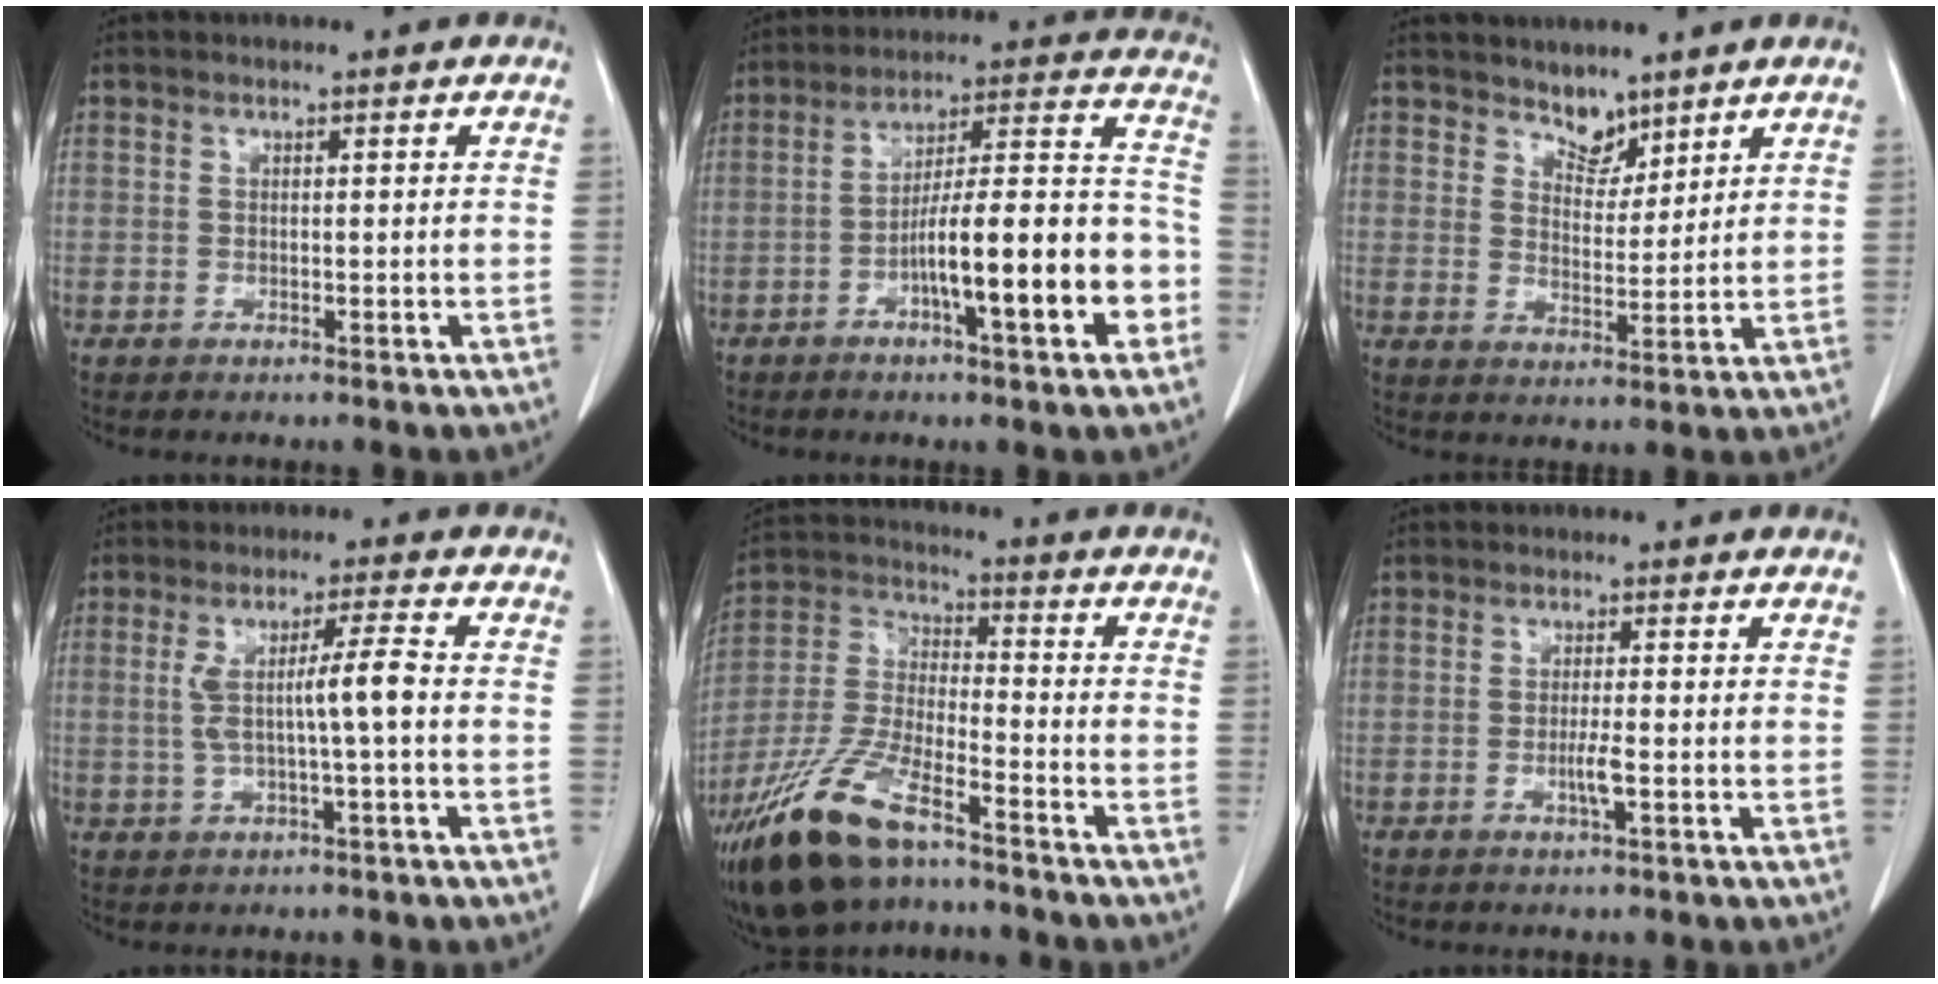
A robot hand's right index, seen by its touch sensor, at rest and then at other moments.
{"total": 16.3, "force": [-5.7, 2.0, 15.1], "torque": [-0.227, 0.020, -0.084]}
{"total": 4.1, "force": [3.5, 1.9, 0.9], "torque": [-0.011, -0.001, 0.066]}
{"total": 6.1, "force": [0.0, -0.2, 6.1], "torque": [-0.116, 0.012, 0.006]}
{"total": 16.5, "force": [-11.3, 4.9, 11.0], "torque": [-0.247, -0.019, -0.211]}
{"total": 2.3, "force": [-0.7, -0.1, 2.2], "torque": [-0.046, -0.002, -0.010]}